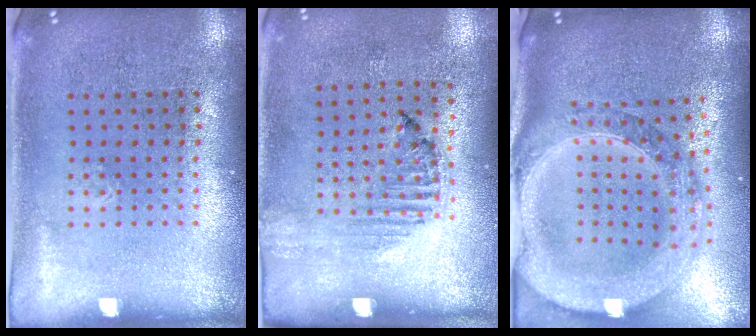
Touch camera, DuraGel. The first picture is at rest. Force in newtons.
{"total": 1.3, "press": 1.2, "slide": 0.4}
{"total": 3.5, "press": 2.8, "slide": 2.0}